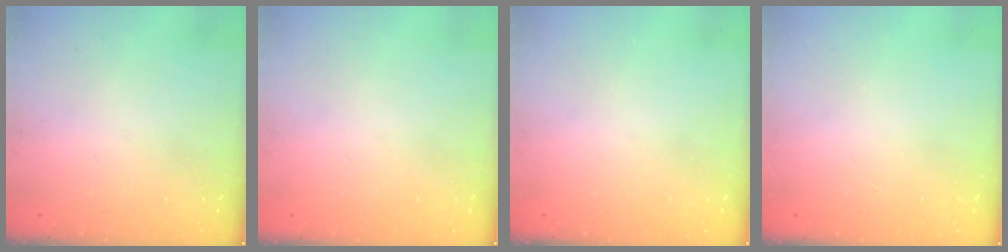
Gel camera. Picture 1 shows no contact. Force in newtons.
{"total": 13.0, "press": 3.6, "slide": 12.5}
{"total": 0.0}
{"total": 0.0}